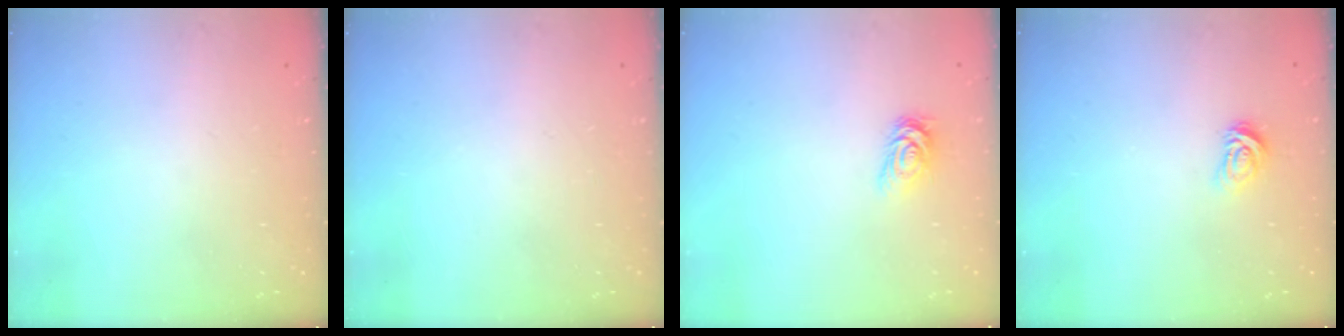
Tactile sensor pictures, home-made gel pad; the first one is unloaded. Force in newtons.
{"total": 0.0}
{"total": 4.1, "press": 4.0, "slide": 0.6}
{"total": 2.9, "press": 2.8, "slide": 0.4}